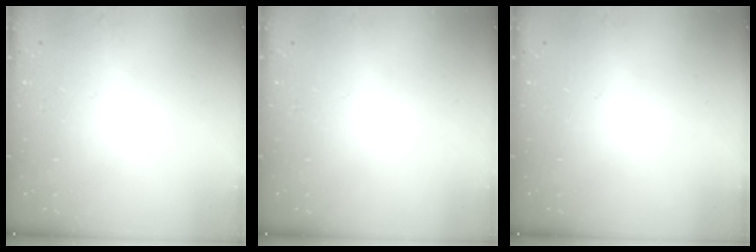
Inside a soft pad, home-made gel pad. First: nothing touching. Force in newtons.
{"total": 0.0}
{"total": 0.0}